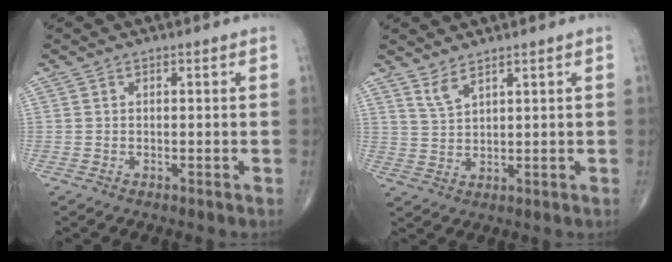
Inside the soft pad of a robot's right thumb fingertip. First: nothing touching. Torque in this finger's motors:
{"motor_torque": [-0.62, 0.58, -0.27, 0.28, 0.10]}